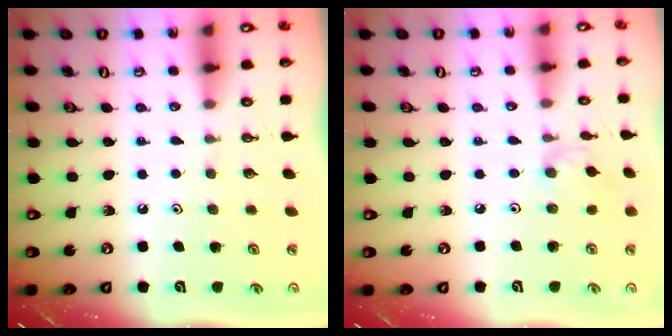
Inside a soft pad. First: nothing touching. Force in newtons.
{"total": 2.7, "press": 2.7, "slide": 0.6}